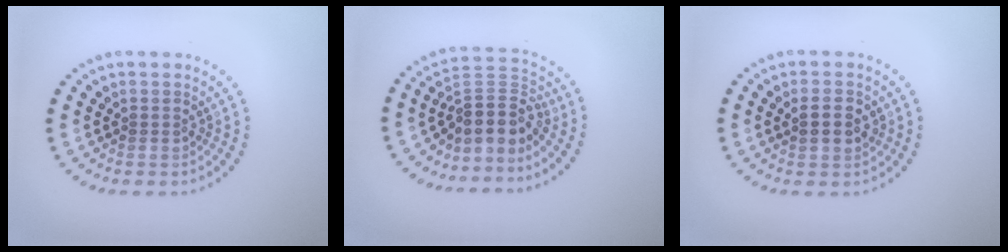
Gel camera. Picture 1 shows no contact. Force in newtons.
{"total": 4.0, "press": 3.0, "slide": 2.7}
{"total": 2.1, "press": 2.1, "slide": 0.1}